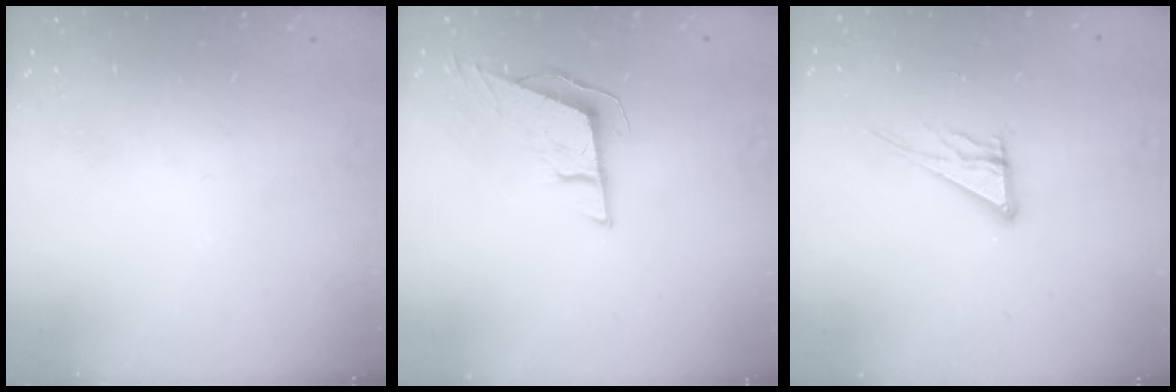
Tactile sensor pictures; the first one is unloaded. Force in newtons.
{"total": 6.9, "press": 6.3, "slide": 2.8}
{"total": 9.3, "press": 9.2, "slide": 0.9}